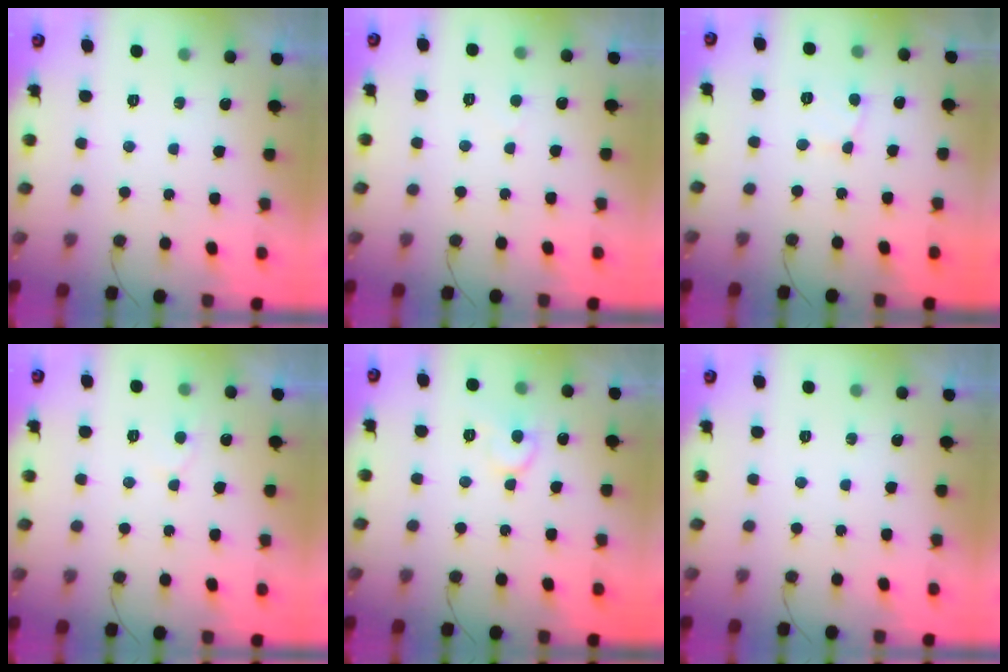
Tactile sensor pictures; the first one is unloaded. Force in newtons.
{"total": 2.9, "press": 2.9, "slide": 0.3}
{"total": 2.6, "press": 2.6, "slide": 0.2}
{"total": 5.0, "press": 5.0, "slide": 0.4}
{"total": 8.3, "press": 8.3, "slide": 0.8}
{"total": 0.0}